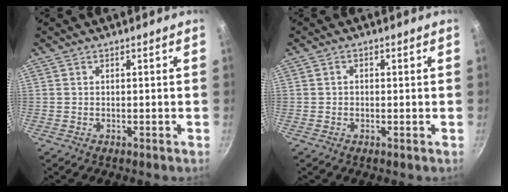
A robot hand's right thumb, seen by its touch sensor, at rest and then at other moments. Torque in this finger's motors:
{"motor_torque": [0.15, -0.37, -0.41, 0.31, 0.05]}